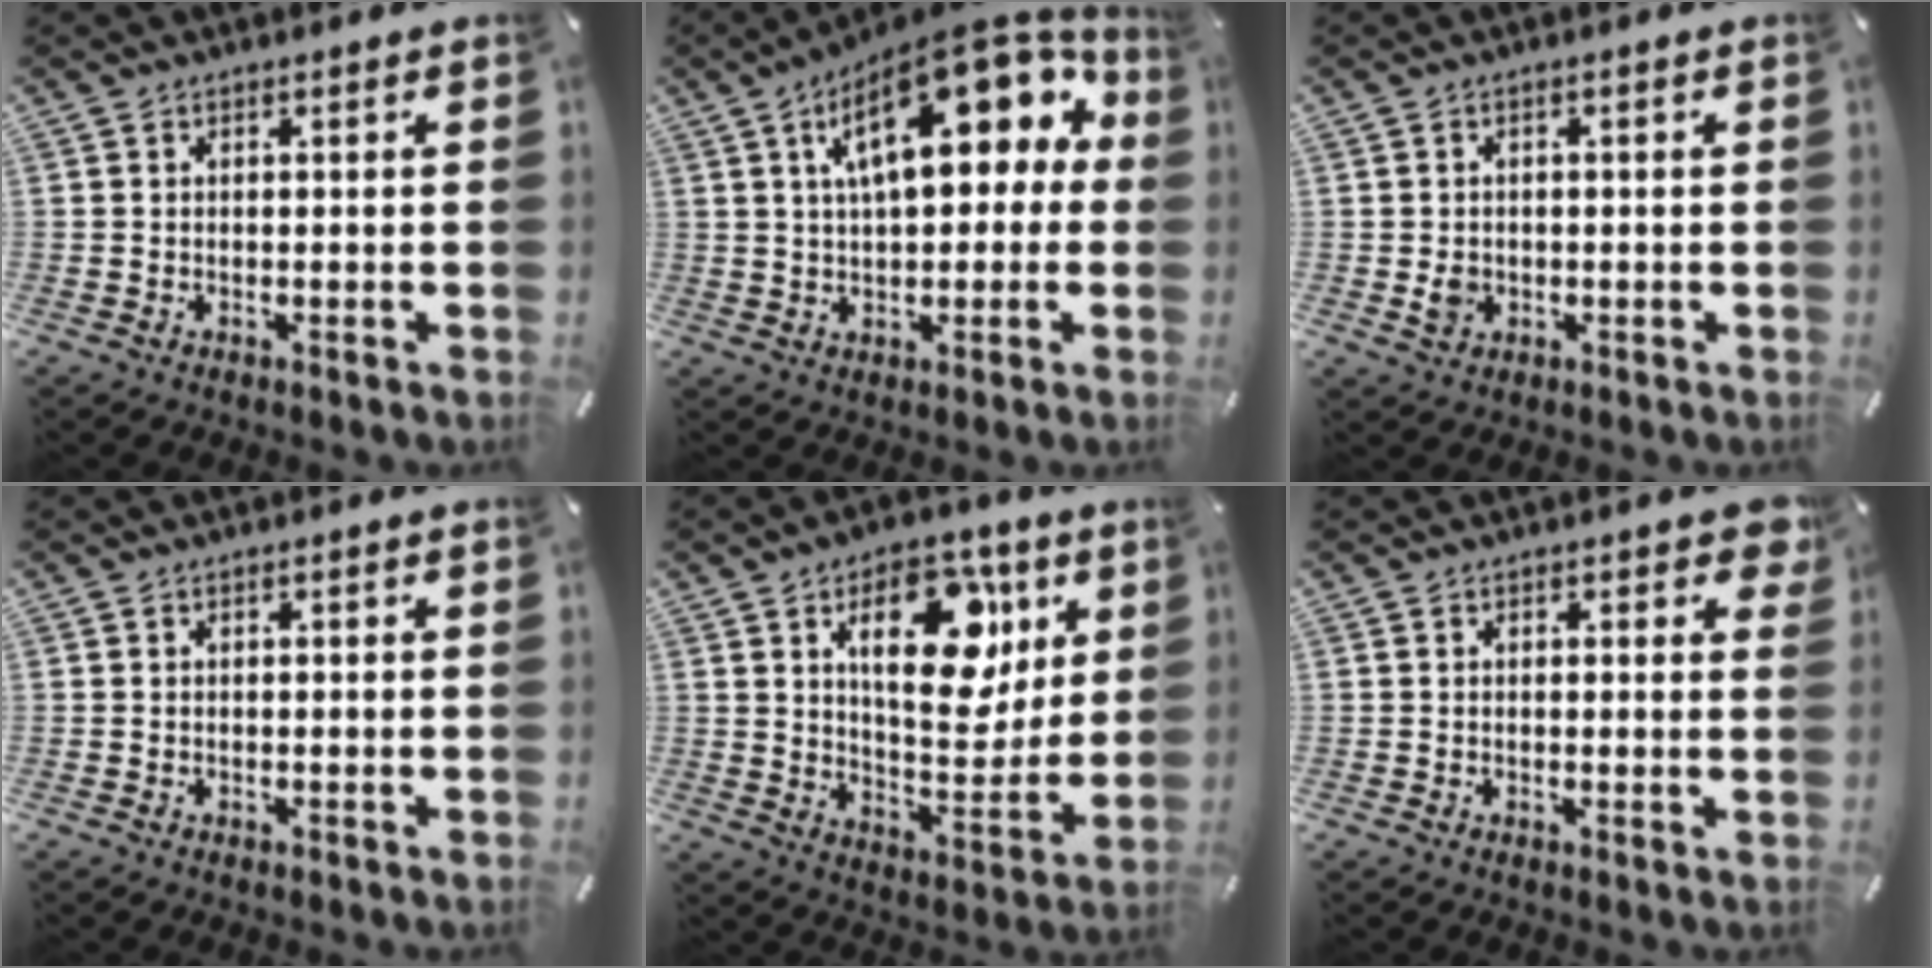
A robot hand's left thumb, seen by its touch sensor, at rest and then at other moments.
{"total": 19.5, "force": [7.3, 9.2, 15.6], "torque": [-0.230, -0.023, 0.119]}
{"total": 2.9, "force": [-0.4, 2.6, 1.4], "torque": [-0.016, -0.006, -0.011]}
{"total": 0.0}
{"total": 18.5, "force": [7.9, 10.2, 13.3], "torque": [-0.170, -0.029, 0.128]}
{"total": 2.8, "force": [1.4, 1.3, 2.0], "torque": [-0.020, -0.003, 0.018]}